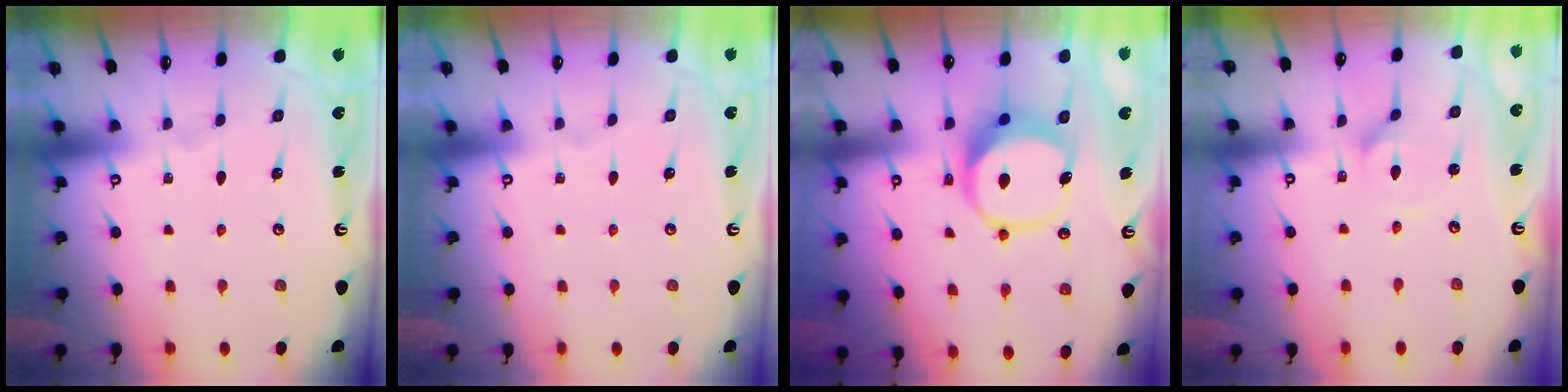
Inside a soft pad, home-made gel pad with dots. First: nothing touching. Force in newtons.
{"total": 0.0}
{"total": 8.9, "press": 8.7, "slide": 1.4}
{"total": 2.0, "press": 2.0, "slide": 0.3}